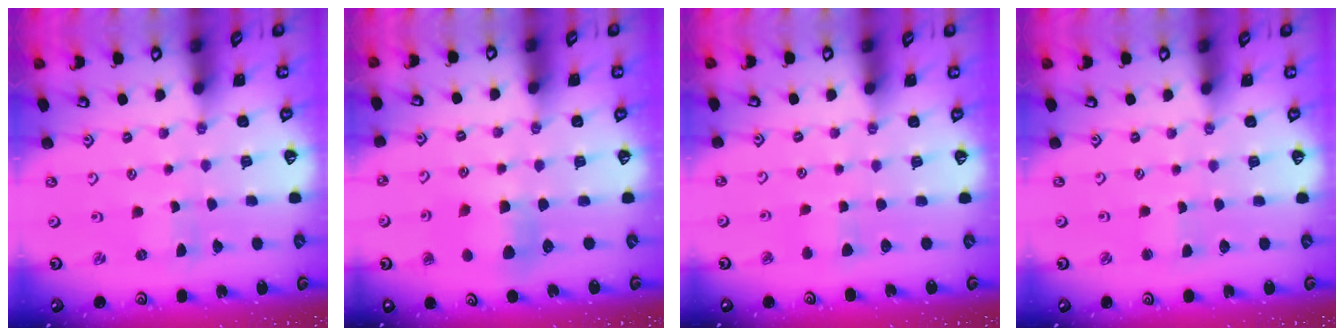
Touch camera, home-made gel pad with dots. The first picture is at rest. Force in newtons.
{"total": 6.6, "press": 6.5, "slide": 0.6}
{"total": 3.5, "press": 3.4, "slide": 0.5}
{"total": 1.4, "press": 1.3, "slide": 0.3}